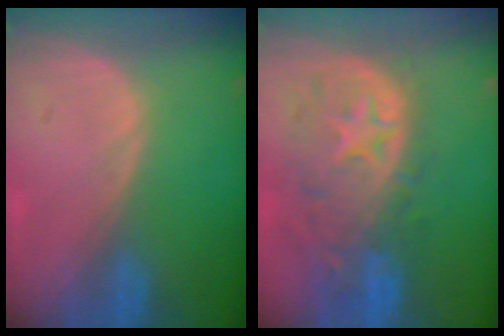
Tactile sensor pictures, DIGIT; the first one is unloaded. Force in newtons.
{"total": 11.8, "press": 10.1, "slide": 6.1}